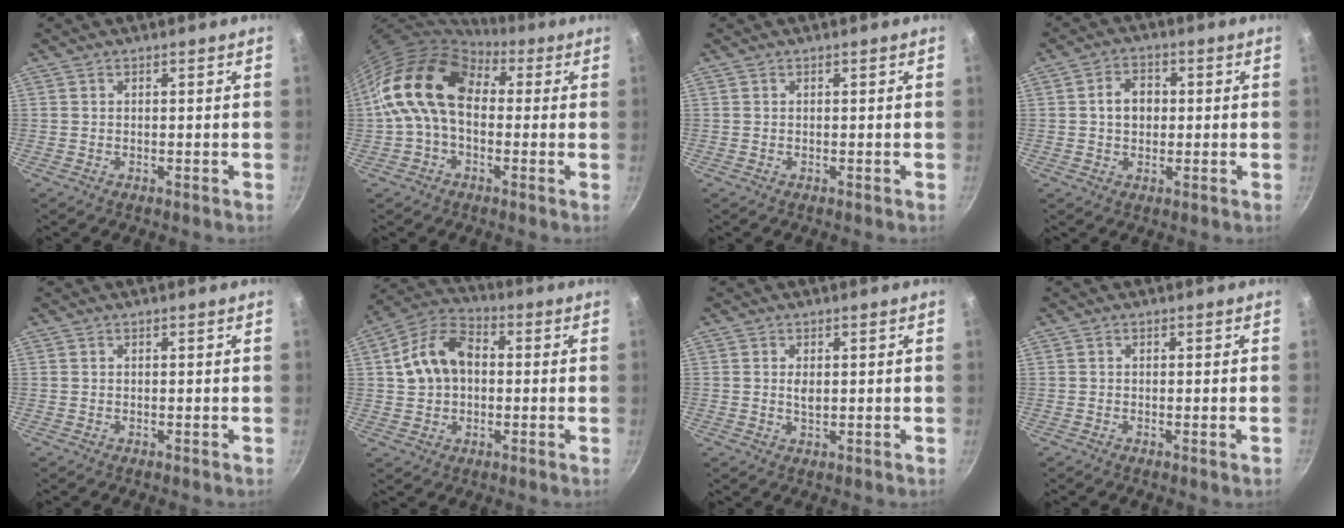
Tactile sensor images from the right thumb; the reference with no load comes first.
{"total": 15.1, "force": [1.6, 10.5, 10.8], "torque": [-0.162, 0.029, 0.009]}
{"total": 0.0}
{"total": 5.7, "force": [0.5, 4.3, 3.7], "torque": [-0.037, 0.009, 0.002]}
{"total": 0.0}
{"total": 11.9, "force": [1.2, 8.5, 8.3], "torque": [-0.134, 0.027, 0.008]}
{"total": 2.1, "force": [0.4, 1.1, 1.7], "torque": [-0.030, -0.003, 0.009]}
{"total": 0.6, "force": [-0.2, 0.0, 0.6], "torque": [-0.011, 0.000, -0.006]}